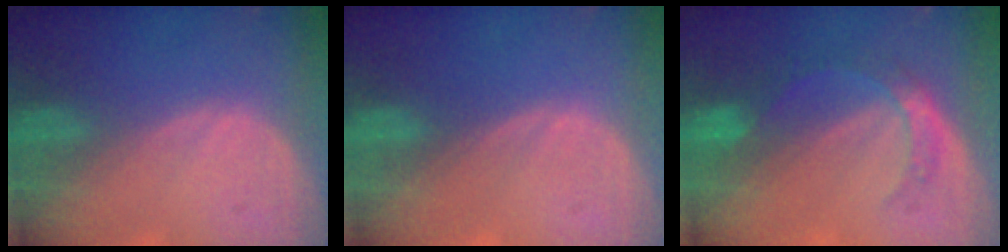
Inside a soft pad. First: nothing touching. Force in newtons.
{"total": 0.0}
{"total": 5.4, "press": 4.9, "slide": 2.2}